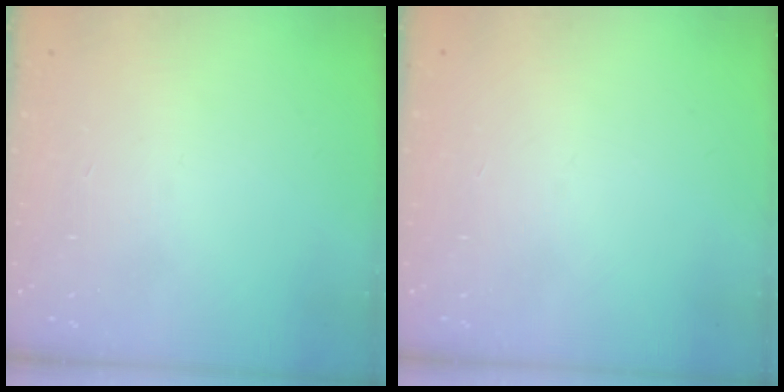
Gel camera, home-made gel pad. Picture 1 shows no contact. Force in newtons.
{"total": 0.0}